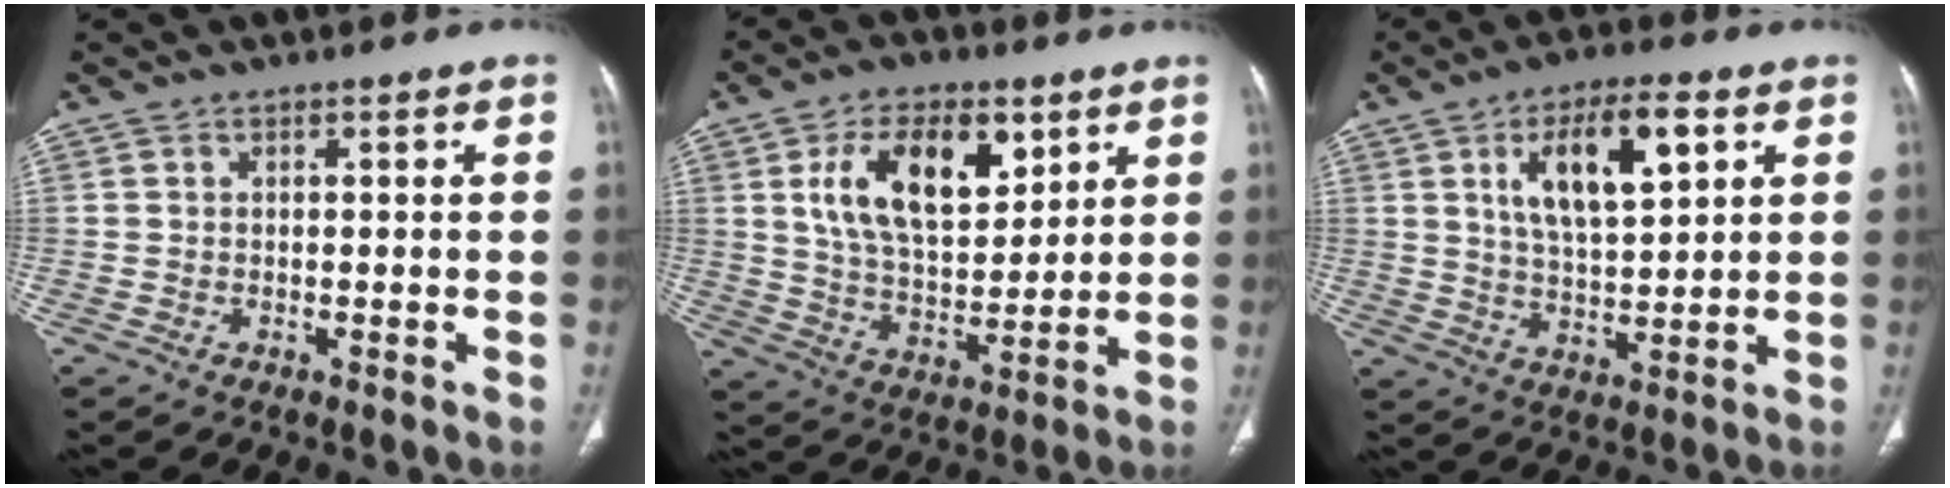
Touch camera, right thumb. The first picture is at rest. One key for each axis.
{"total": 16.5, "fx": 6.6, "fy": 8.9, "fz": 12.2, "tx": -0.176, "ty": -0.027, "tz": 0.126}
{"total": 13.1, "fx": 5.0, "fy": 5.3, "fz": 10.9, "tx": -0.167, "ty": -0.012, "tz": 0.089}